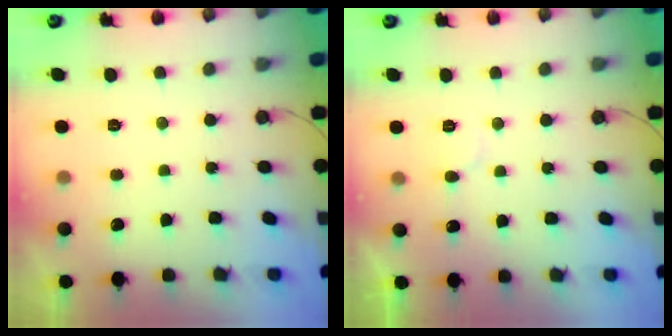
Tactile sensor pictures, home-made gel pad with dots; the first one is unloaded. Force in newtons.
{"total": 3.3, "press": 3.3, "slide": 0.3}